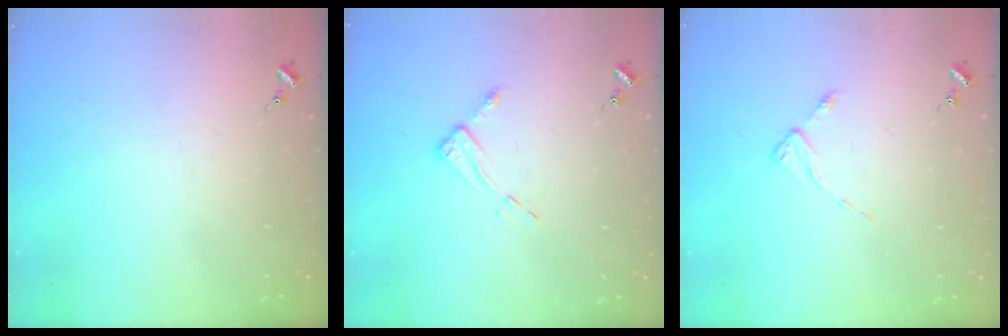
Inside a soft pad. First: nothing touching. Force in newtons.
{"total": 6.5, "press": 6.5, "slide": 0.5}
{"total": 2.7, "press": 2.7, "slide": 0.3}